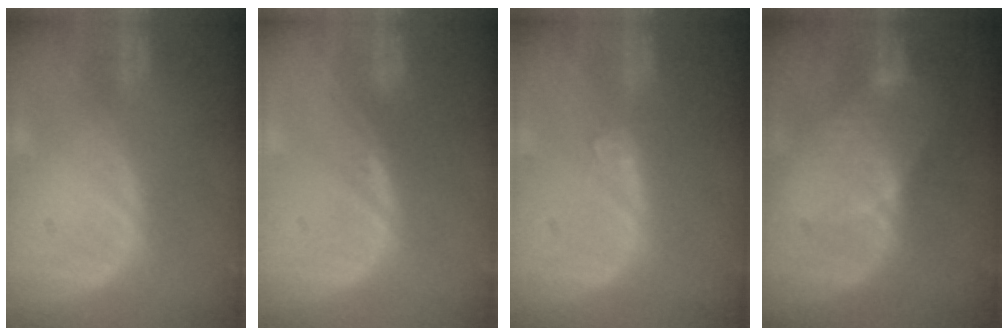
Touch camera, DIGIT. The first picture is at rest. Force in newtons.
{"total": 0.5, "press": 0.5, "slide": 0.2}
{"total": 1.7, "press": 1.4, "slide": 1.0}
{"total": 4.9, "press": 4.7, "slide": 1.3}